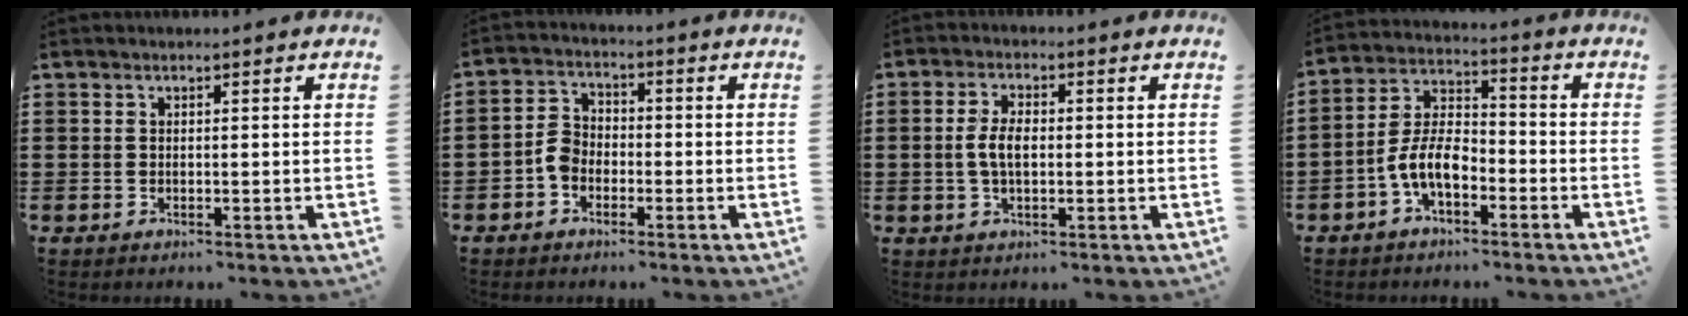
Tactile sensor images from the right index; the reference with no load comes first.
{"total": 4.0, "force": [-1.8, 2.9, 2.1], "torque": [-0.057, 0.008, -0.040]}
{"total": 4.1, "force": [-0.1, 2.0, 3.6], "torque": [-0.084, 0.001, -0.008]}
{"total": 7.5, "force": [-3.5, 3.8, 5.4], "torque": [-0.134, 0.003, -0.074]}